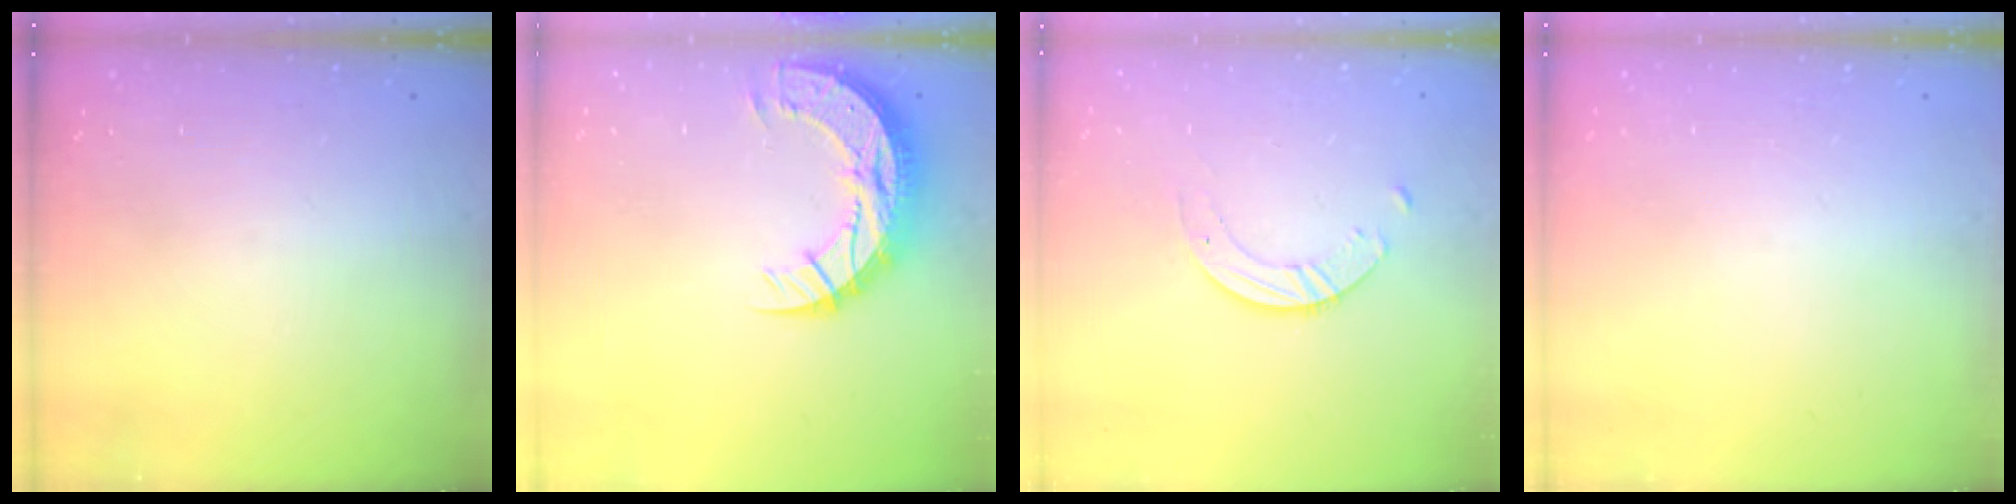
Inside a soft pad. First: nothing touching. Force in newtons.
{"total": 13.2, "press": 13.2, "slide": 0.9}
{"total": 3.8, "press": 3.8, "slide": 0.4}
{"total": 0.0}